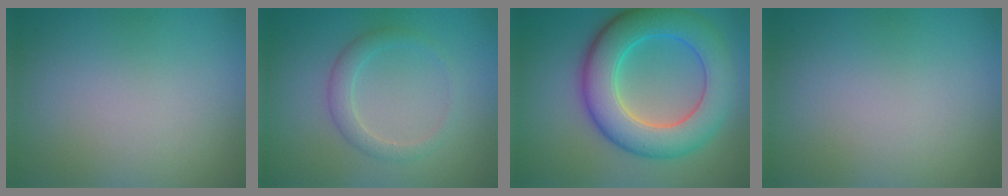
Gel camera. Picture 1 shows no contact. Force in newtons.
{"total": 2.1, "press": 2.1, "slide": 0.2}
{"total": 8.8, "press": 8.8, "slide": 0.1}
{"total": 0.0}